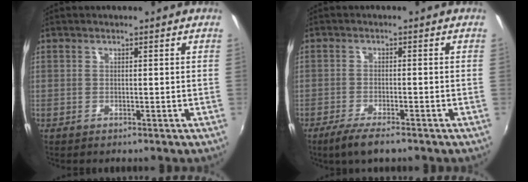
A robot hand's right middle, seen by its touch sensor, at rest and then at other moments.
{"total": 5.3, "force": [-4.0, 0.8, 3.4], "torque": [-0.085, -0.013, -0.073]}